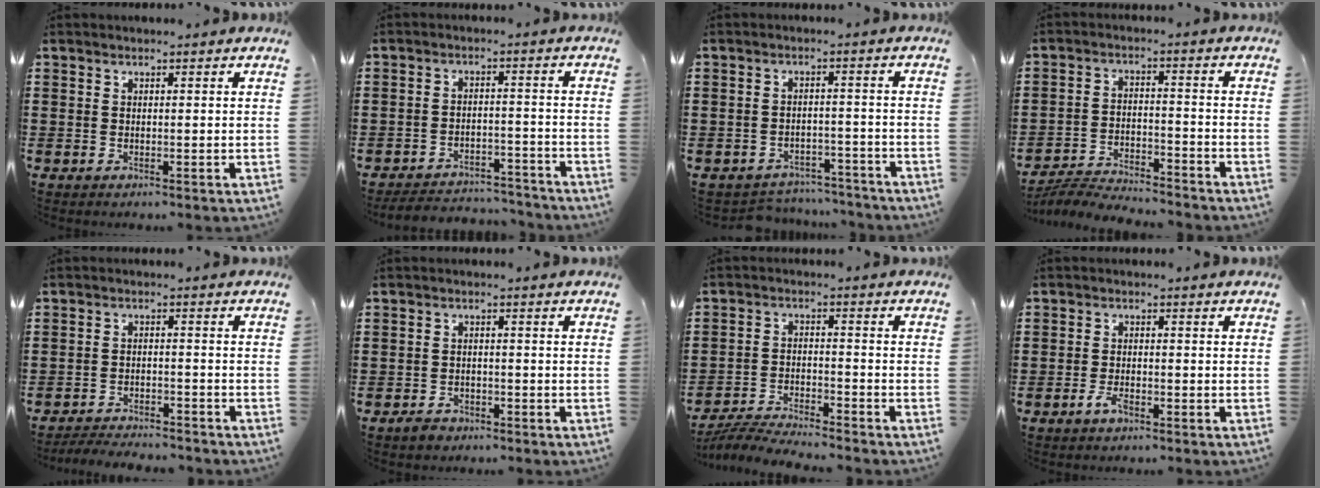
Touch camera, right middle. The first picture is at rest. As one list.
[{"total": 4.7, "force": [-4.6, 0.6, 0.4], "torque": [-0.014, 0.006, -0.097]}, {"total": 3.5, "force": [-3.5, 0.5, -0.1], "torque": [-0.006, -0.001, -0.074]}, {"total": 5.0, "force": [-4.9, 0.4, 0.9], "torque": [-0.024, 0.001, -0.099]}, {"total": 3.6, "force": [-3.5, 0.2, 0.4], "torque": [-0.011, 0.001, -0.074]}, {"total": 2.0, "force": [-1.7, 1.0, 0.3], "torque": [-0.011, 0.004, -0.037]}, {"total": 5.3, "force": [-5.1, 0.2, 1.2], "torque": [-0.034, -0.006, -0.105]}, {"total": 2.5, "force": [-1.8, 1.2, 1.3], "torque": [-0.032, 0.001, -0.035]}]